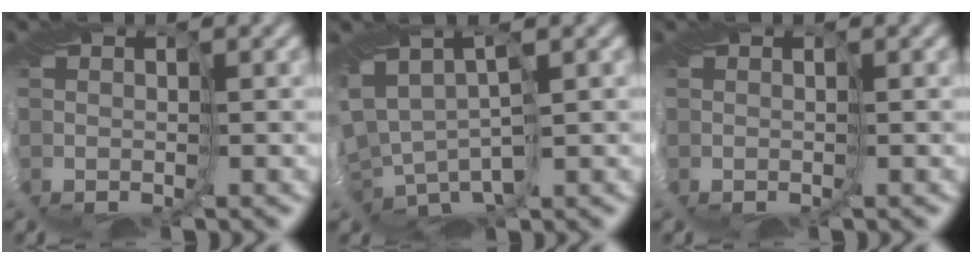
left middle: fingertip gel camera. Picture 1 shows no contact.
{"total": 3.2, "force": [0.1, 2.1, 2.4], "torque": [-0.067, 0.012, 0.029]}
{"total": 0.0}